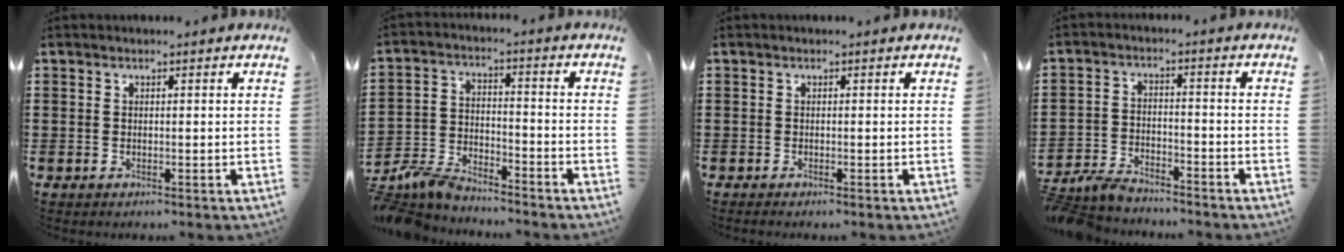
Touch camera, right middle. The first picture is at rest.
{"total": 6.5, "force": [-6.2, 1.2, 1.4], "torque": [-0.046, 0.003, -0.127]}
{"total": 0.0}
{"total": 4.7, "force": [-4.5, 0.9, 1.0], "torque": [-0.033, 0.002, -0.096]}